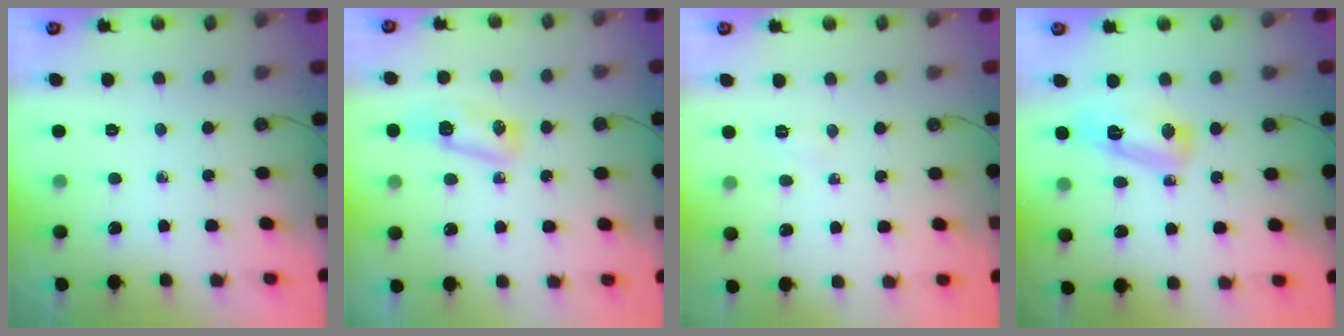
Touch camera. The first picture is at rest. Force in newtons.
{"total": 9.1, "press": 7.8, "slide": 4.8}
{"total": 4.4, "press": 4.1, "slide": 1.6}
{"total": 14.6, "press": 9.6, "slide": 11.0}